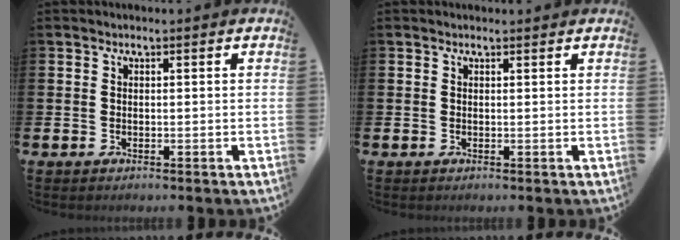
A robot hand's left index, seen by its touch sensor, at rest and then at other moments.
{"total": 0.5, "force": [0.5, 0.1, 0.2], "torque": [0.006, -0.002, 0.007]}